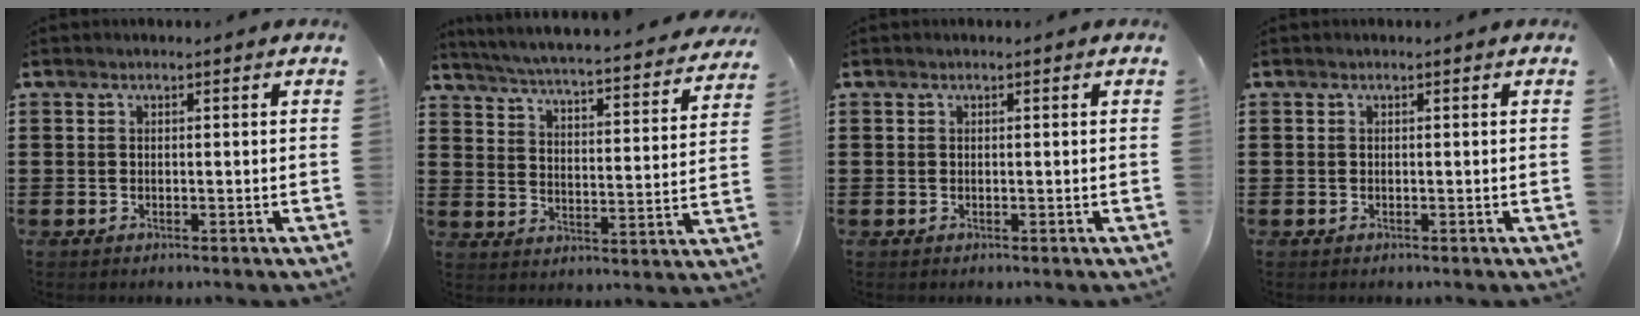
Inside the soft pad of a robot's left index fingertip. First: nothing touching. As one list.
[{"total": 4.3, "force": [4.0, -0.4, 1.5], "torque": [-0.051, -0.037, 0.060]}, {"total": 0.0}, {"total": 0.0}]